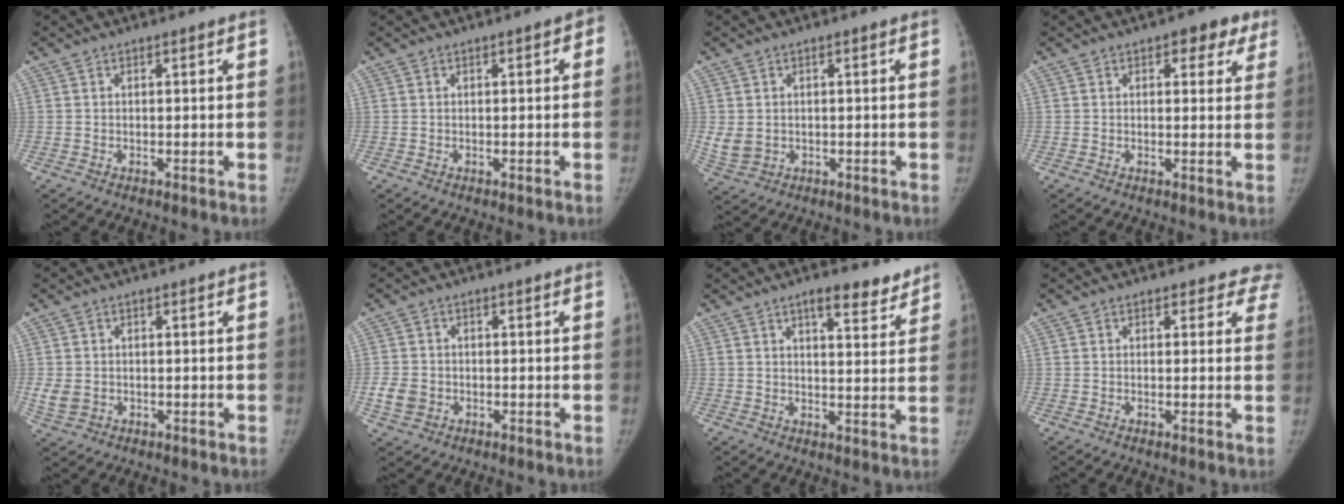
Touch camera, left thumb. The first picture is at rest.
{"total": 1.8, "force": [0.2, 0.8, 1.6], "torque": [-0.009, 0.004, -0.004]}
{"total": 3.8, "force": [0.0, 3.2, 2.1], "torque": [-0.041, -0.007, 0.013]}
{"total": 5.4, "force": [3.0, 3.2, 3.3], "torque": [0.001, -0.006, 0.028]}
{"total": 3.5, "force": [-0.5, 2.9, 1.9], "torque": [-0.038, -0.002, -0.002]}
{"total": 4.1, "force": [-1.3, 3.4, 1.9], "torque": [-0.030, 0.006, -0.019]}
{"total": 6.9, "force": [5.1, 2.3, 4.1], "torque": [-0.034, -0.030, 0.071]}
{"total": 4.5, "force": [3.8, 2.4, -0.3], "torque": [0.053, -0.011, 0.011]}